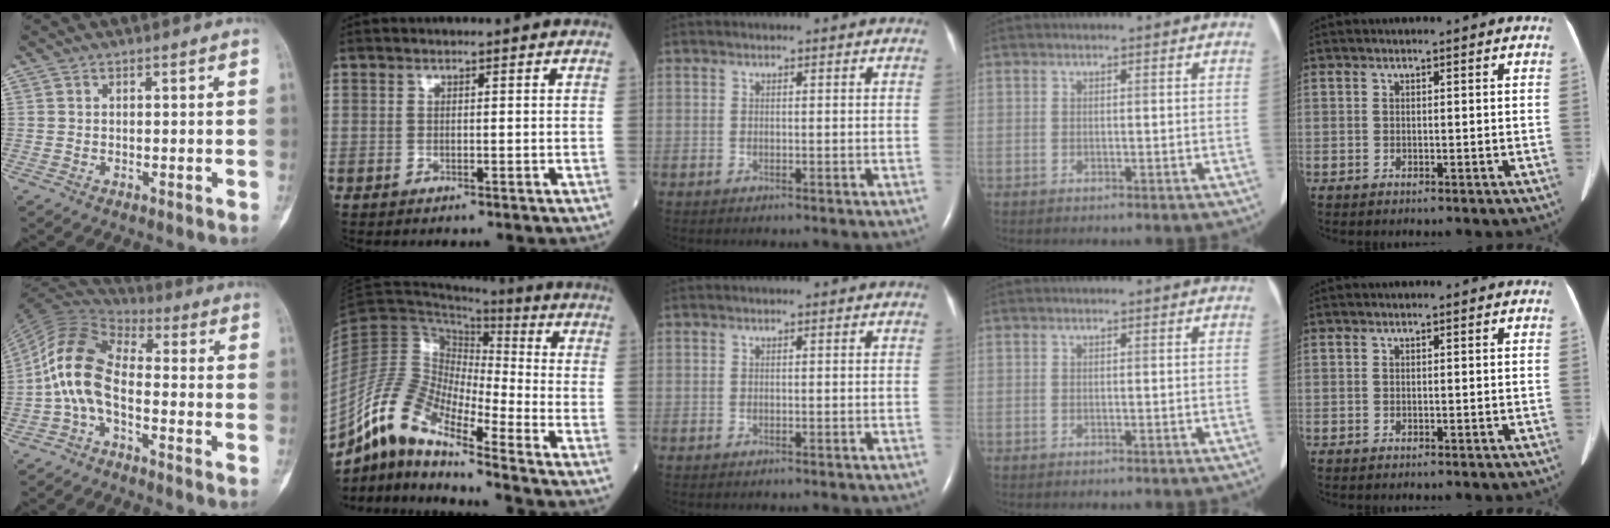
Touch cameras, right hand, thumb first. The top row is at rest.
{"thumb": {"total": 11.0, "force": [-2.3, 5.8, 9.0], "torque": [-0.173, 0.048, -0.063]}, "index": {"total": 10.6, "force": [-8.2, 2.2, 6.4], "torque": [-0.147, 0.019, -0.155]}}